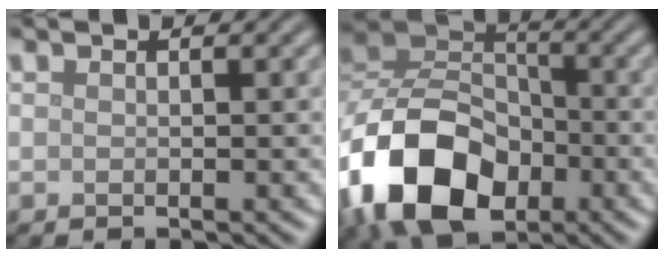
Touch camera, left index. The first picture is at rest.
{"total": 12.9, "force": [-5.8, 8.5, 7.8], "torque": [-0.166, -0.012, -0.116]}